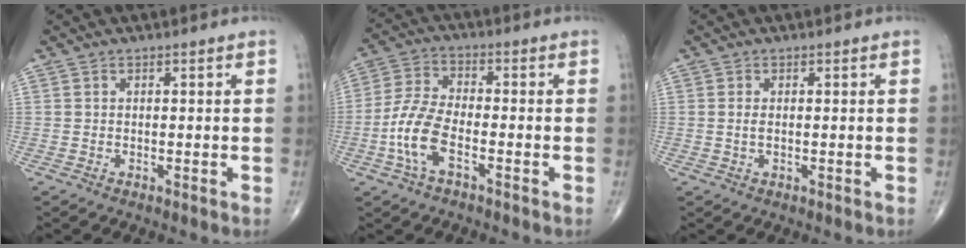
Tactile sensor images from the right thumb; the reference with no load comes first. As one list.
[{"total": 9.1, "force": [-3.5, 4.0, 7.5], "torque": [-0.167, 0.023, -0.071]}, {"total": 1.3, "force": [0.0, 0.6, 1.1], "torque": [-0.026, -0.002, 0.003]}]